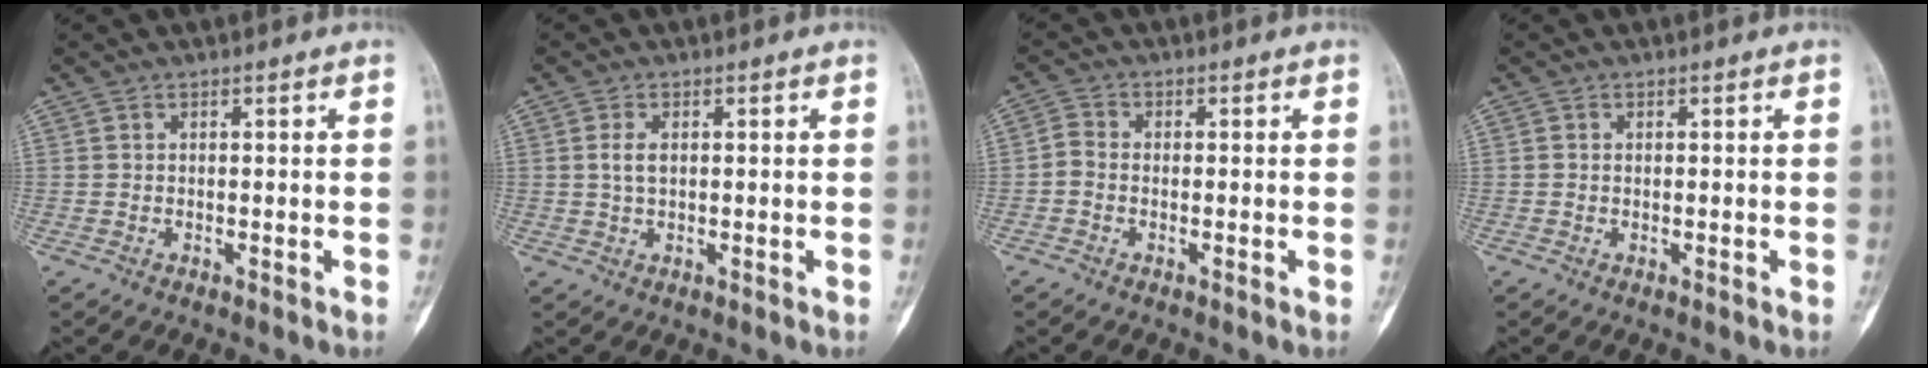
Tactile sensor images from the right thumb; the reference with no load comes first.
{"total": 2.5, "force": [0.4, 1.4, 2.1], "torque": [-0.039, 0.001, 0.009]}
{"total": 2.3, "force": [-0.7, 1.6, 1.5], "torque": [-0.024, 0.004, -0.027]}
{"total": 0.0}